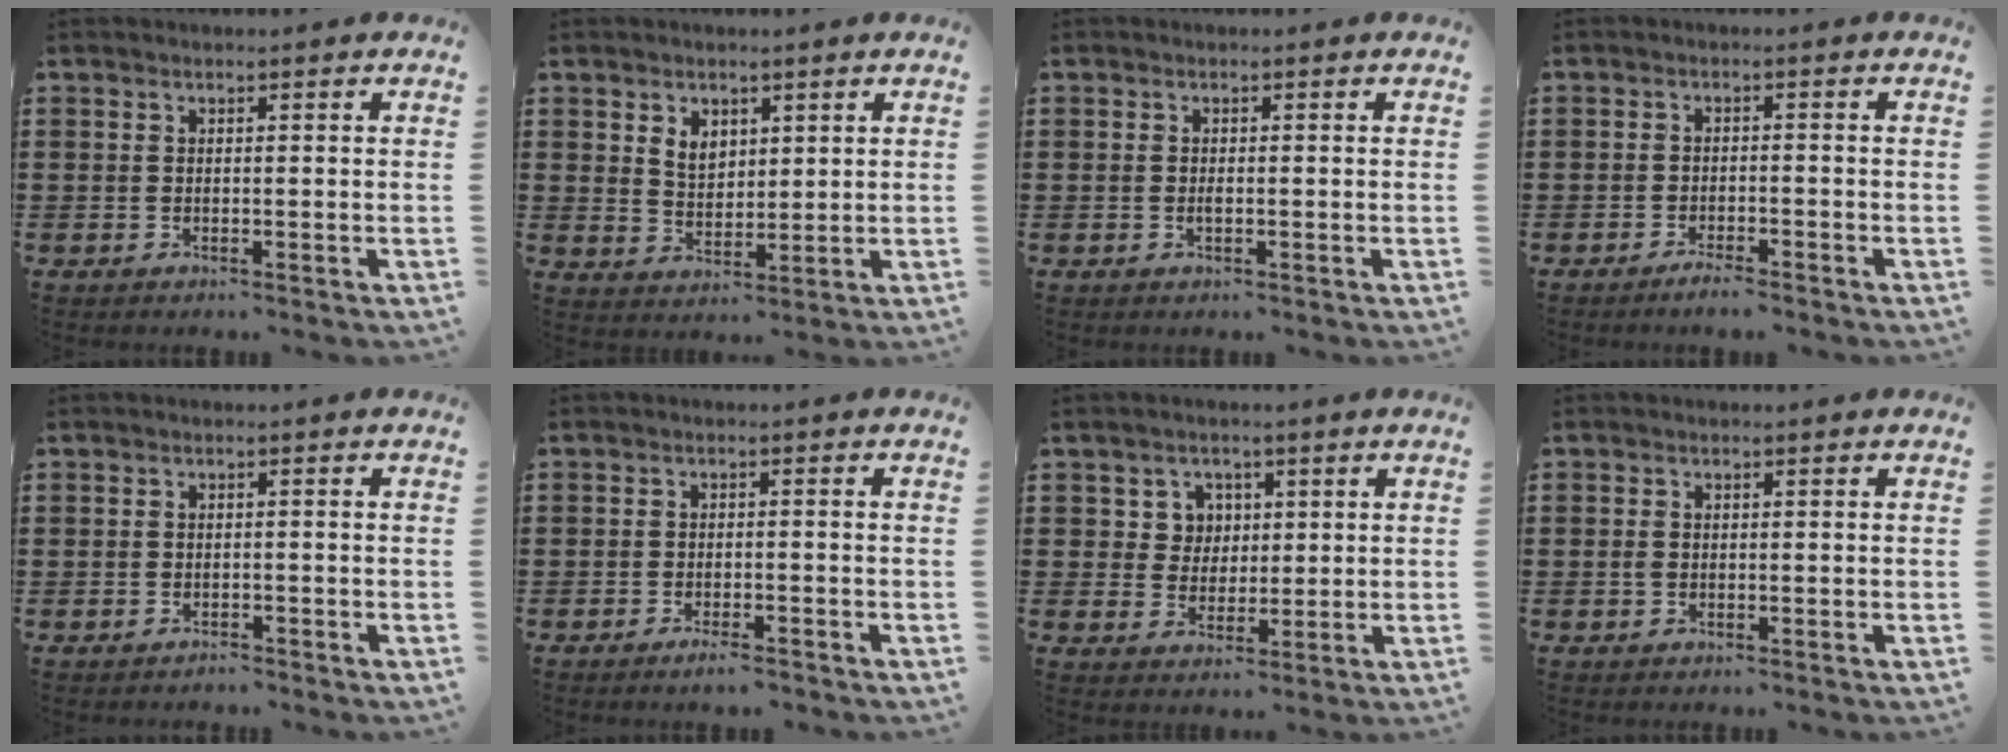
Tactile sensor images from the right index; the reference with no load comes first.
{"total": 3.7, "force": [1.9, 2.7, 1.6], "torque": [-0.034, 0.008, 0.032]}
{"total": 0.7, "force": [-0.2, 0.1, 0.6], "torque": [-0.014, -0.005, -0.002]}
{"total": 2.0, "force": [-1.9, -0.1, 0.7], "torque": [-0.014, -0.001, -0.036]}
{"total": 1.2, "force": [-1.2, 0.1, -0.2], "torque": [0.000, 0.003, -0.027]}
{"total": 2.0, "force": [-1.8, 0.0, 1.0], "torque": [-0.026, -0.004, -0.035]}
{"total": 4.1, "force": [1.4, 3.7, 0.9], "torque": [-0.035, 0.013, 0.026]}
{"total": 0.8, "force": [-0.2, 0.5, 0.6], "torque": [-0.021, -0.003, -0.006]}